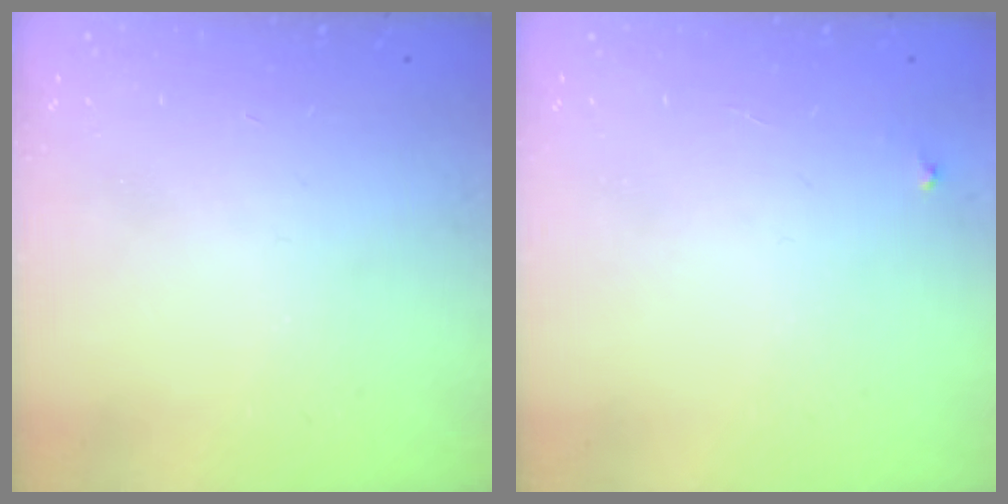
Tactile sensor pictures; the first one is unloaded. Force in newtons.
{"total": 2.2, "press": 2.2, "slide": 0.1}